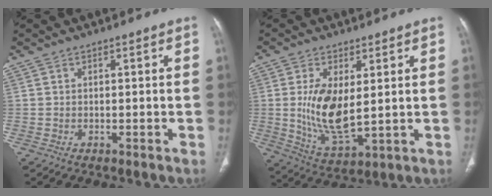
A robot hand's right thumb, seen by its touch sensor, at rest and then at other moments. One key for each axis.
{"total": 11.2, "fx": 1.2, "fy": 5.1, "fz": 9.9, "tx": -0.188, "ty": -0.025, "tz": 0.037}